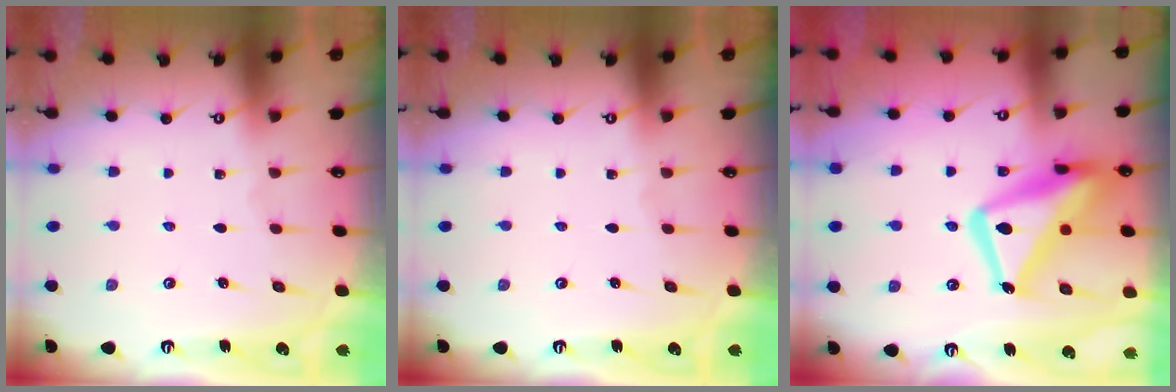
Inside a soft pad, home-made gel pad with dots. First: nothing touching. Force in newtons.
{"total": 0.0}
{"total": 19.5, "press": 19.4, "slide": 1.7}